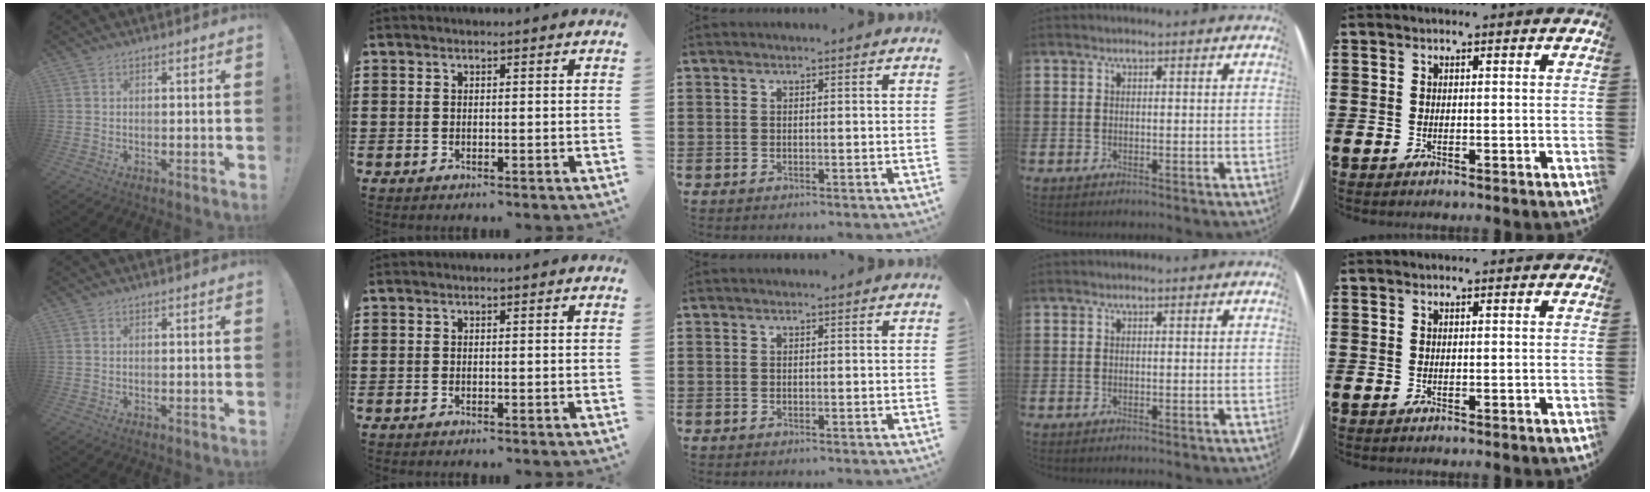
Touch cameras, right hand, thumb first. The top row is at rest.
{}